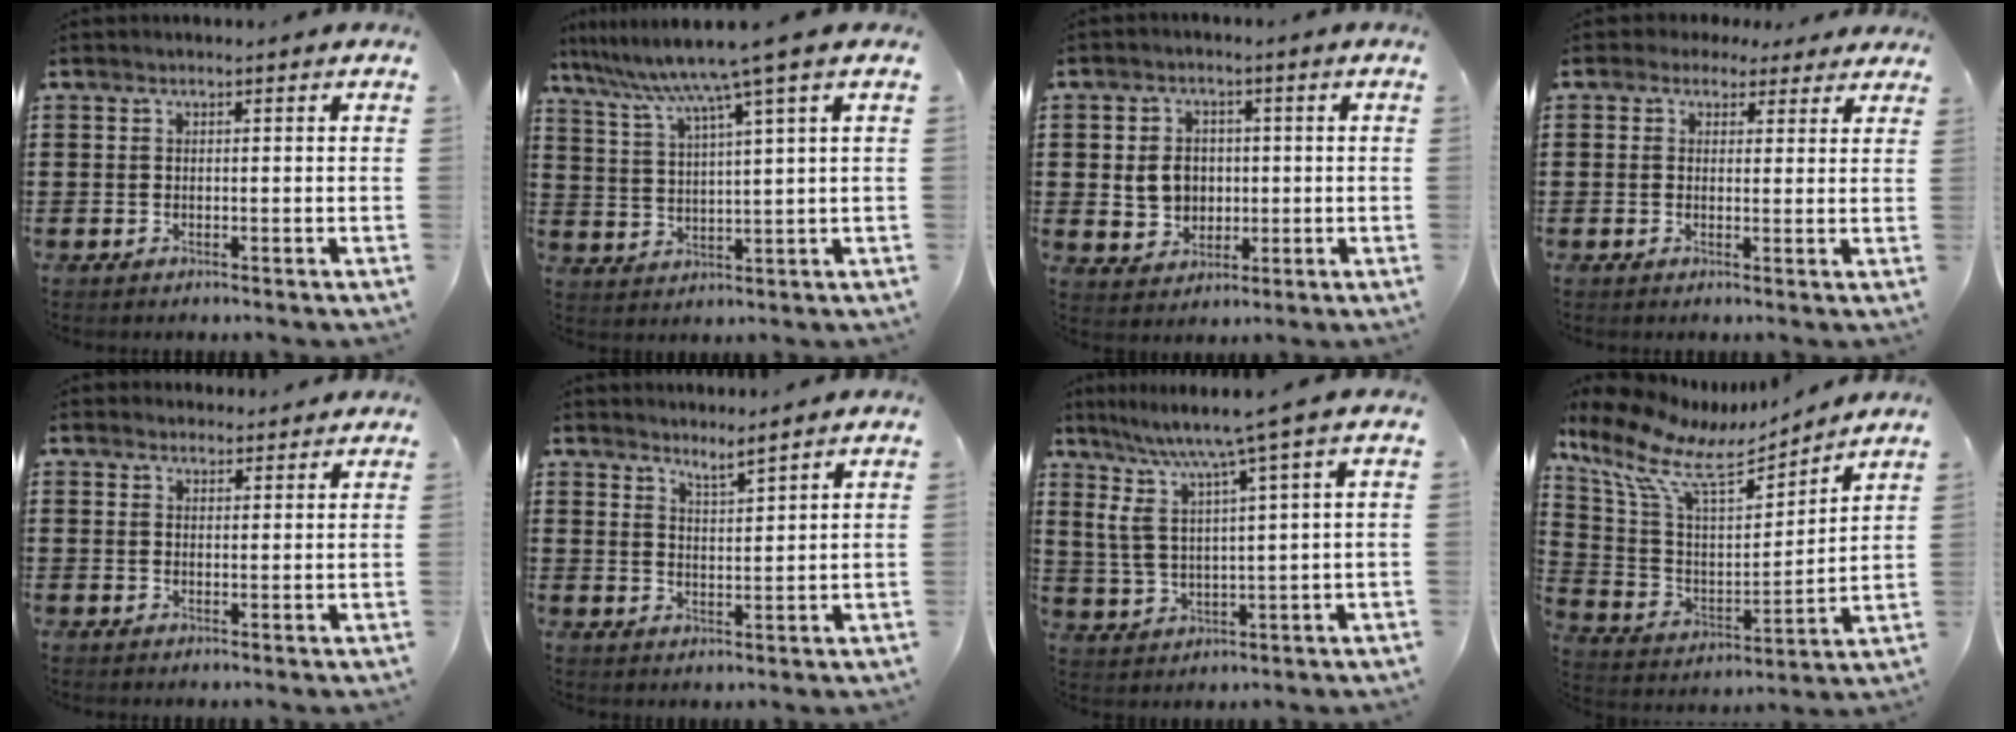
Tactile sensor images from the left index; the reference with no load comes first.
{"total": 7.6, "force": [5.6, -1.4, 5.0], "torque": [-0.117, -0.037, 0.089]}
{"total": 5.4, "force": [0.4, 4.7, 2.7], "torque": [-0.059, 0.011, 0.004]}
{"total": 2.6, "force": [1.8, 1.7, 0.6], "torque": [-0.021, 0.008, 0.034]}
{"total": 2.3, "force": [2.1, 1.0, -0.1], "torque": [0.004, -0.001, 0.038]}
{"total": 3.1, "force": [3.0, -0.5, 0.6], "torque": [-0.019, -0.009, 0.056]}
{"total": 6.8, "force": [4.3, -0.2, 5.3], "torque": [-0.121, -0.030, 0.065]}
{"total": 9.9, "force": [7.6, 3.0, 5.5], "torque": [-0.141, -0.050, 0.128]}